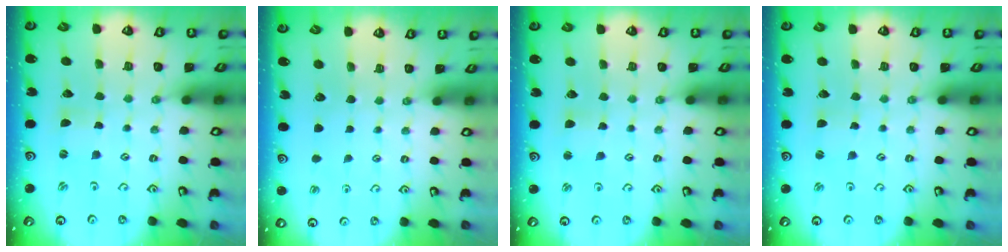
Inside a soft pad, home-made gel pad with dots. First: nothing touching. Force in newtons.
{"total": 0.0}
{"total": 2.7, "press": 2.7, "slide": 0.3}
{"total": 1.8, "press": 1.7, "slide": 0.2}